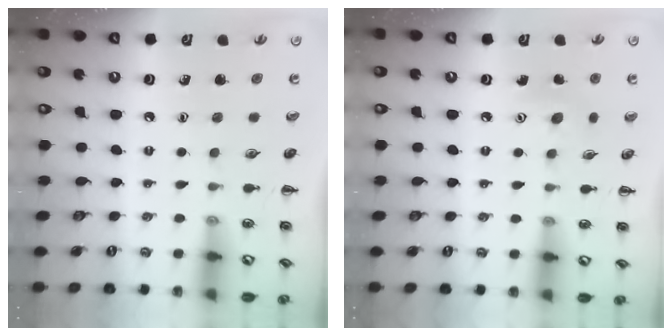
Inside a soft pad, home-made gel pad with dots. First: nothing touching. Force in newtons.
{"total": 6.0, "press": 5.8, "slide": 1.4}